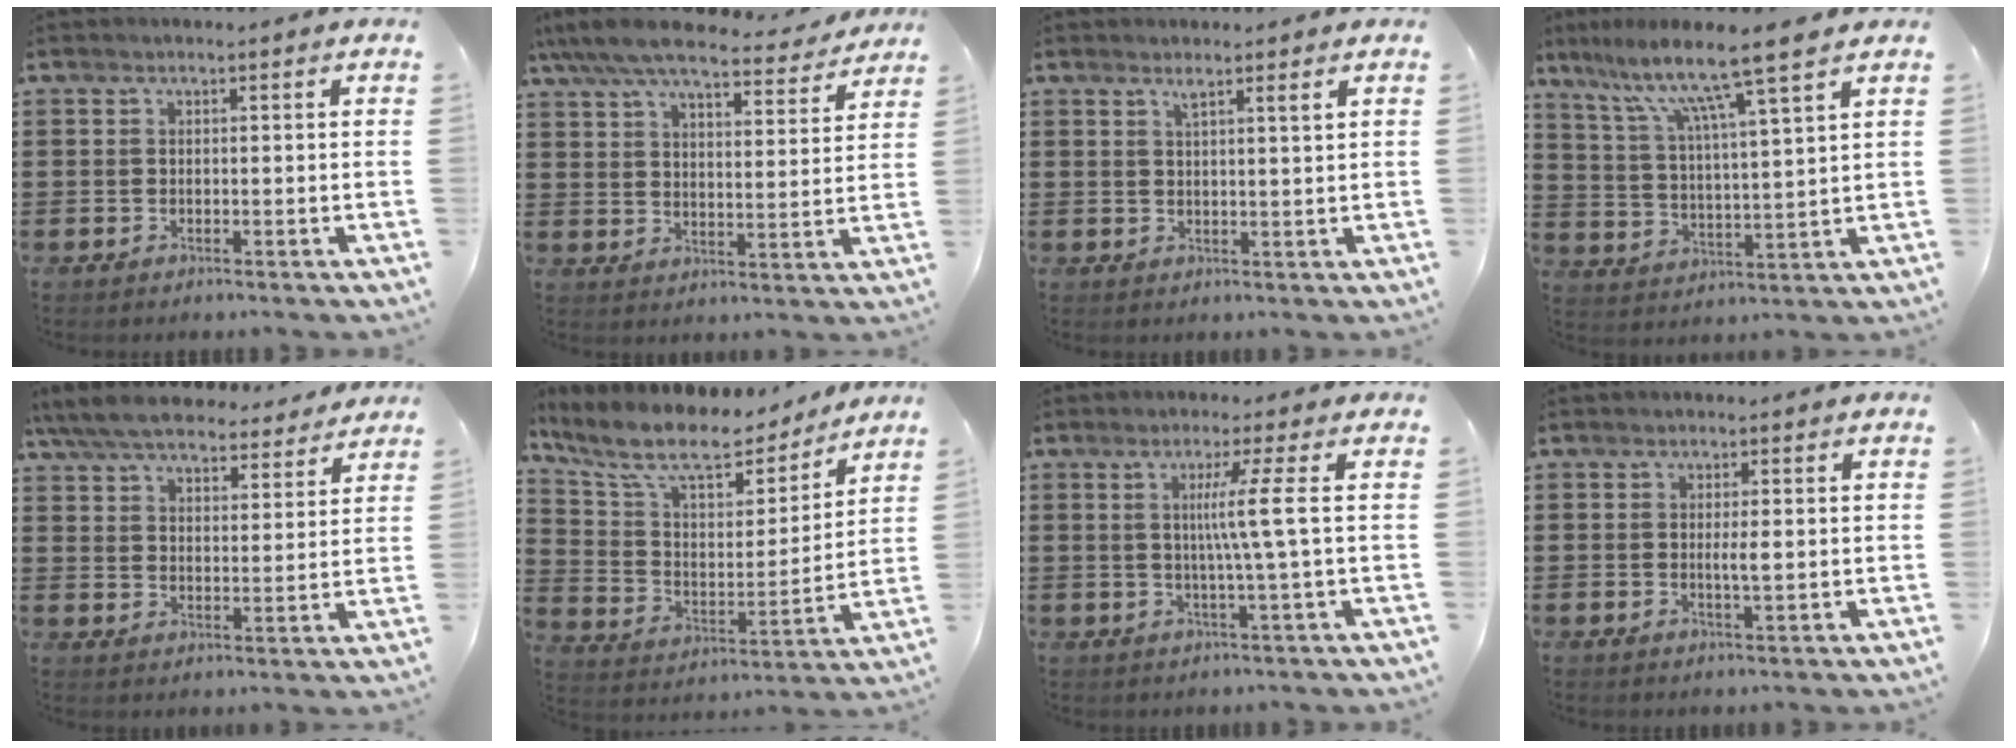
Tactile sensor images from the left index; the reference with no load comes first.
{"total": 7.9, "force": [7.1, 1.3, 3.1], "torque": [-0.091, -0.038, 0.125]}
{"total": 2.3, "force": [1.6, -0.2, 1.6], "torque": [-0.035, -0.003, 0.029]}
{"total": 9.9, "force": [7.6, -0.5, 6.4], "torque": [-0.150, -0.041, 0.120]}
{"total": 7.2, "force": [6.8, 1.4, 2.1], "torque": [-0.071, -0.028, 0.122]}
{"total": 10.8, "force": [8.8, 3.2, 5.4], "torque": [-0.136, -0.050, 0.147]}
{"total": 6.0, "force": [0.6, -1.2, 5.9], "torque": [-0.111, -0.006, 0.002]}
{"total": 1.9, "force": [0.0, 0.2, 1.9], "torque": [-0.037, -0.005, 0.000]}